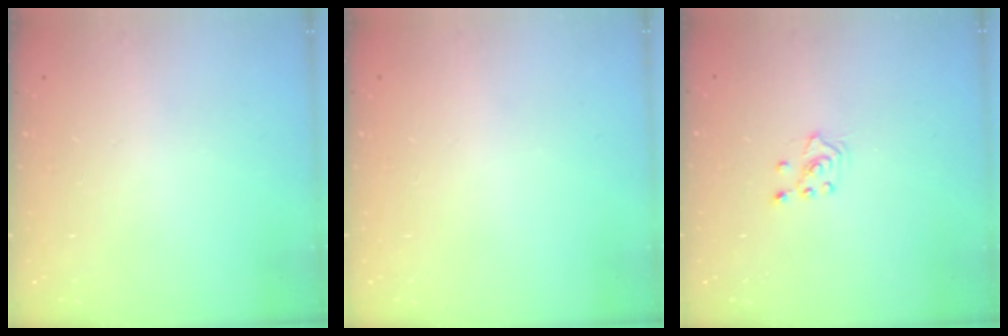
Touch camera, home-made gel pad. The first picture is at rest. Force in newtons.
{"total": 0.0}
{"total": 3.3, "press": 3.2, "slide": 0.8}